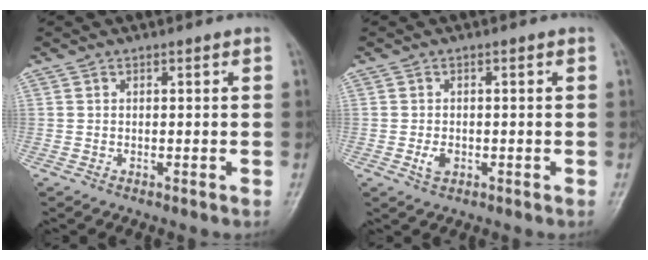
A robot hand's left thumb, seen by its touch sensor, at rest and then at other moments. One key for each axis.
{"total": 2.2, "fx": -0.6, "fy": 1.5, "fz": 1.5, "tx": -0.027, "ty": 0.000, "tz": -0.011}